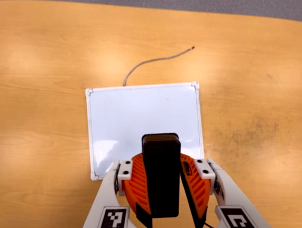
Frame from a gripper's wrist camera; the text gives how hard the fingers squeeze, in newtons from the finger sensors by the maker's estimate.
{"total": 9.2, "left": 9.4, "right": 9.1}